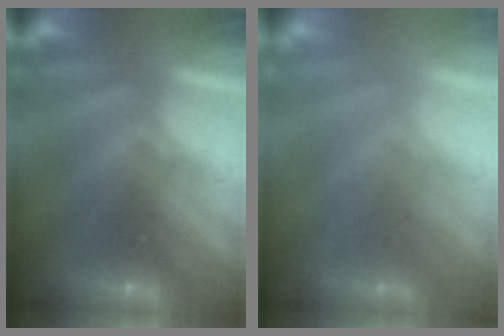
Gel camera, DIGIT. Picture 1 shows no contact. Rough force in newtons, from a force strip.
{"total": 2.2}